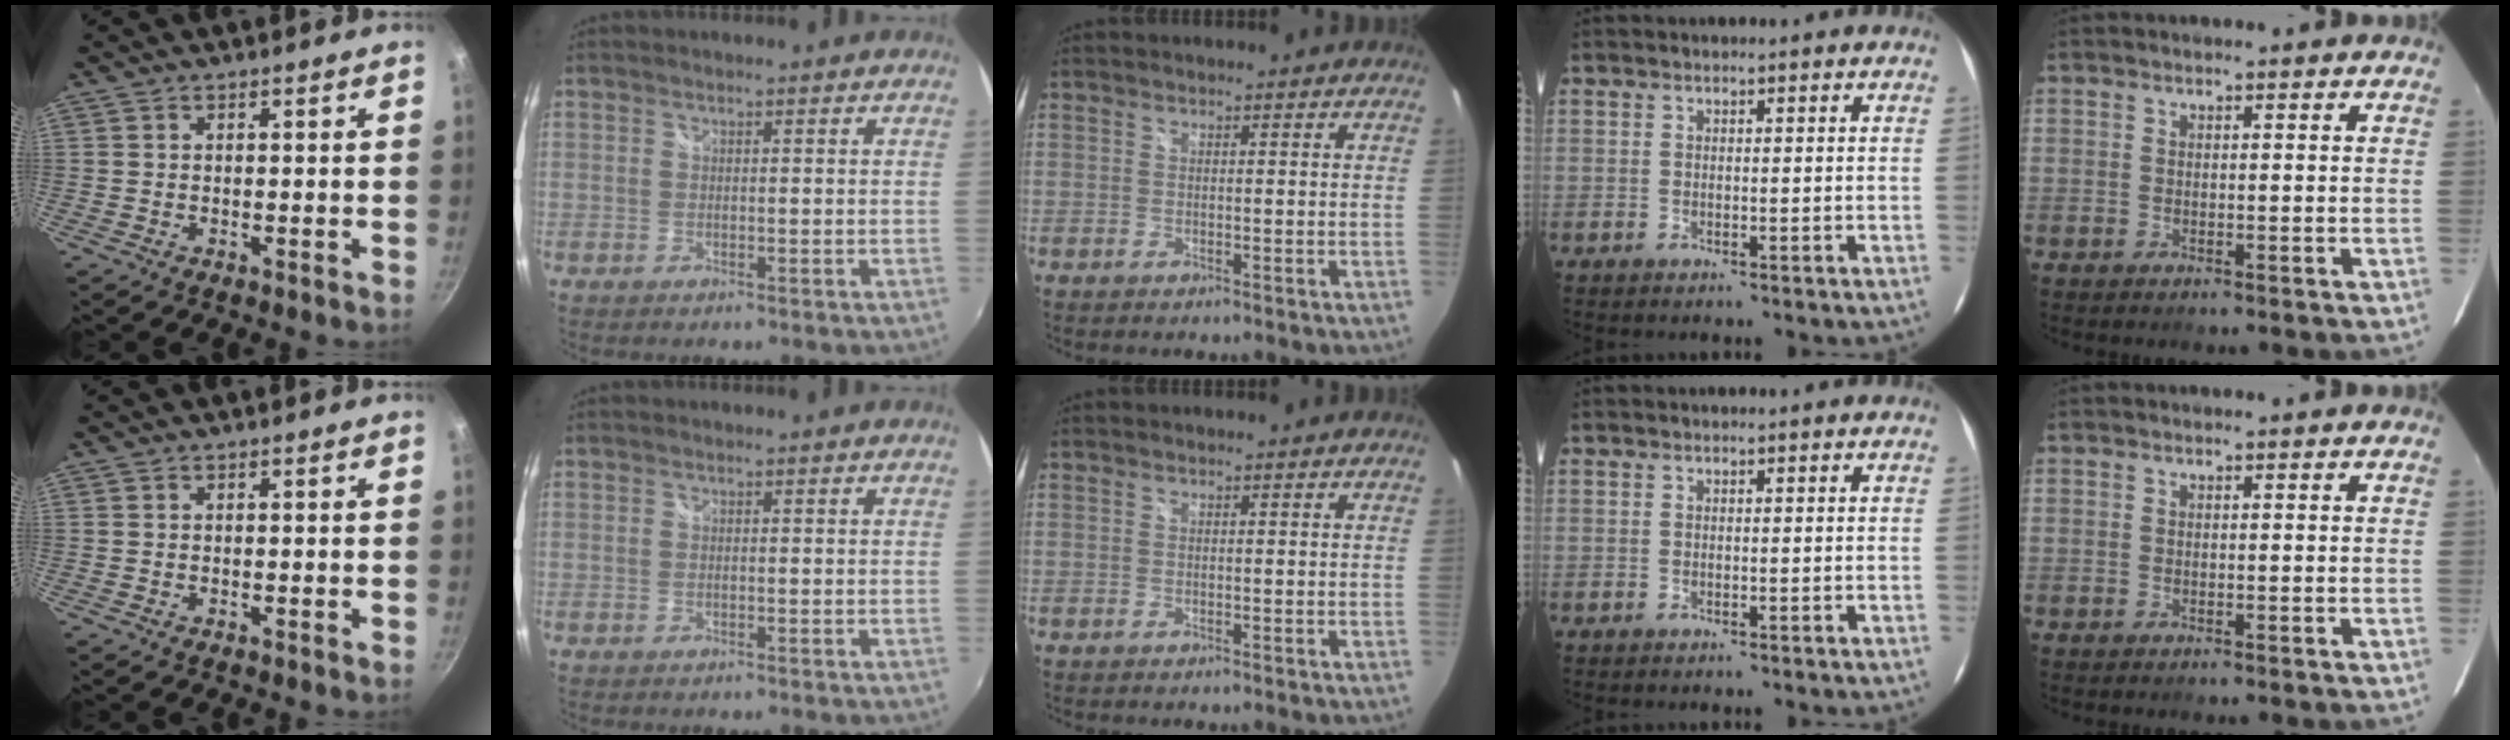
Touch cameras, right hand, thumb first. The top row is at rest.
{}